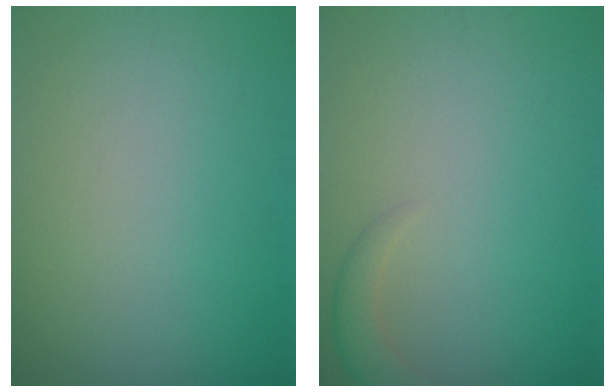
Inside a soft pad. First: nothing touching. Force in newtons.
{"total": 2.0, "press": 2.0, "slide": 0.1}